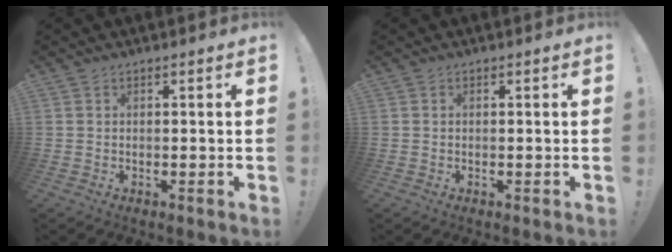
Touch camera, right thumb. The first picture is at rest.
{"total": 0.0}